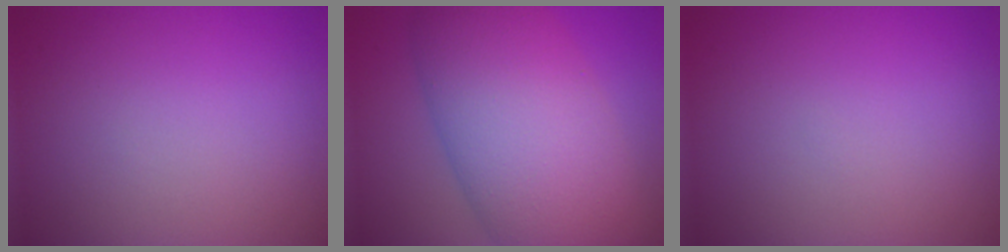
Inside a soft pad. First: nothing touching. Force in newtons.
{"total": 11.9, "press": 11.8, "slide": 0.3}
{"total": 0.0}